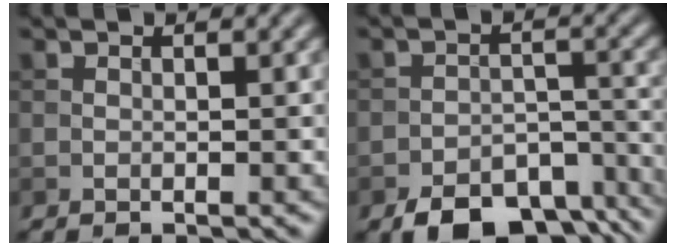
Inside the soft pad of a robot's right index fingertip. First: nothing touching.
{"total": 8.5, "force": [-6.2, 4.0, 4.1], "torque": [-0.054, -0.015, -0.099]}